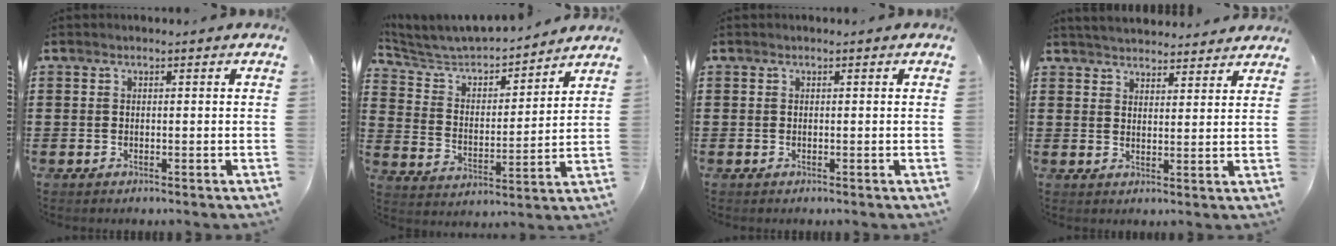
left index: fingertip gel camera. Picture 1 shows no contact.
{"total": 5.1, "force": [4.8, 1.2, 1.3], "torque": [-0.053, -0.035, 0.075]}
{"total": 0.0}
{"total": 3.7, "force": [3.6, 0.1, 0.2], "torque": [-0.013, -0.014, 0.067]}